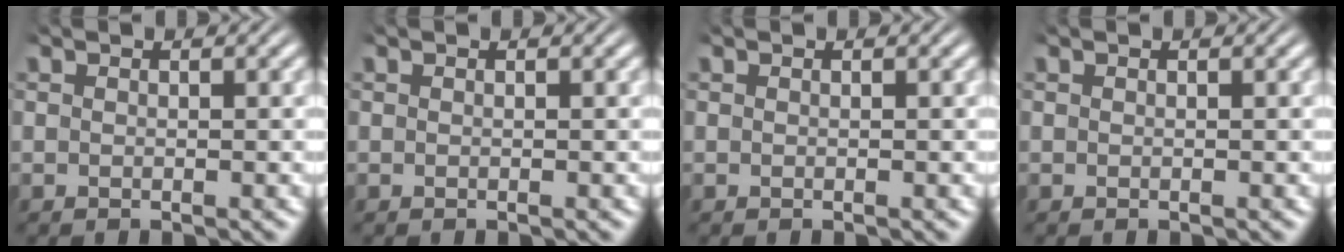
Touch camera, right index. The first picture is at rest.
{"total": 0.0}
{"total": 0.0}
{"total": 0.0}